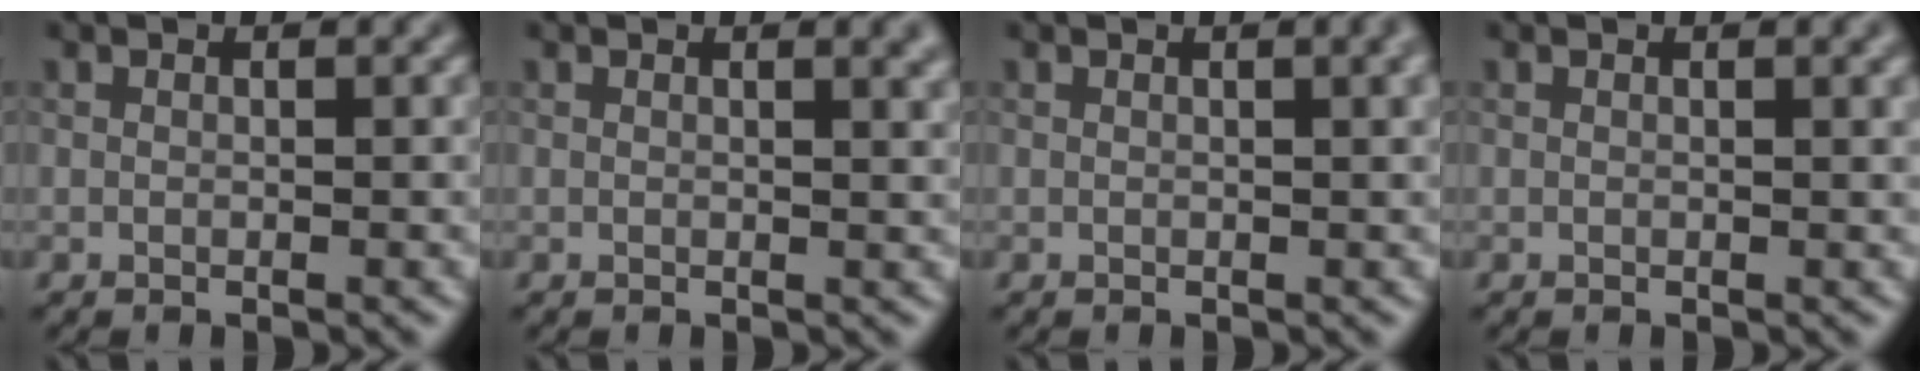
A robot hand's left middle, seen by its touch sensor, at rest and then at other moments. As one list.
[{"total": 2.2, "force": [1.1, 0.9, 1.7], "torque": [-0.010, 0.004, 0.010]}, {"total": 2.8, "force": [1.0, 1.1, 2.4], "torque": [-0.018, 0.005, 0.009]}, {"total": 1.5, "force": [0.6, 0.5, 1.2], "torque": [-0.011, 0.005, 0.005]}]